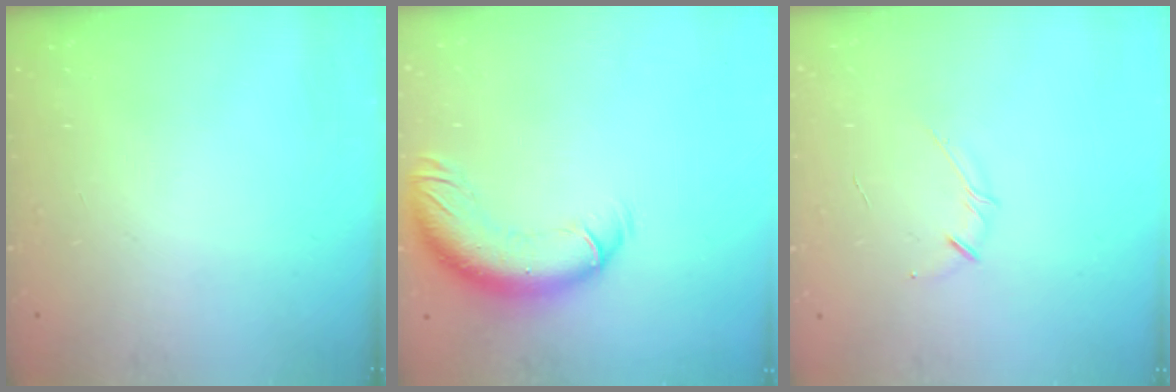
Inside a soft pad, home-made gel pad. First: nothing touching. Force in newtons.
{"total": 13.0, "press": 12.6, "slide": 3.4}
{"total": 3.3, "press": 3.2, "slide": 0.6}